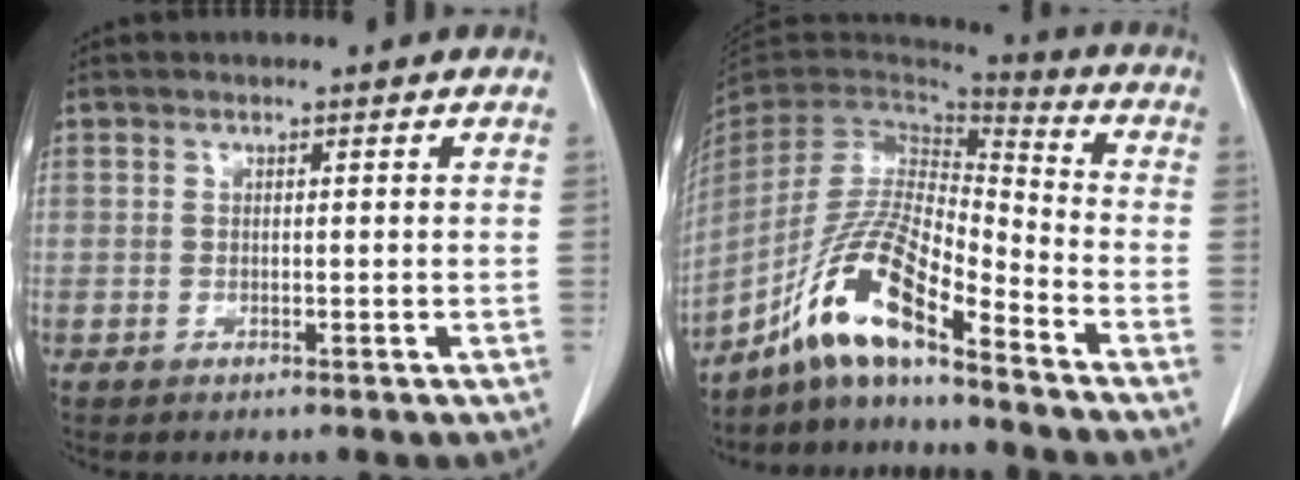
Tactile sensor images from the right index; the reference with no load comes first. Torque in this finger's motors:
{"motor_torque": [1.12, -1.02, 0.71, 0.16]}